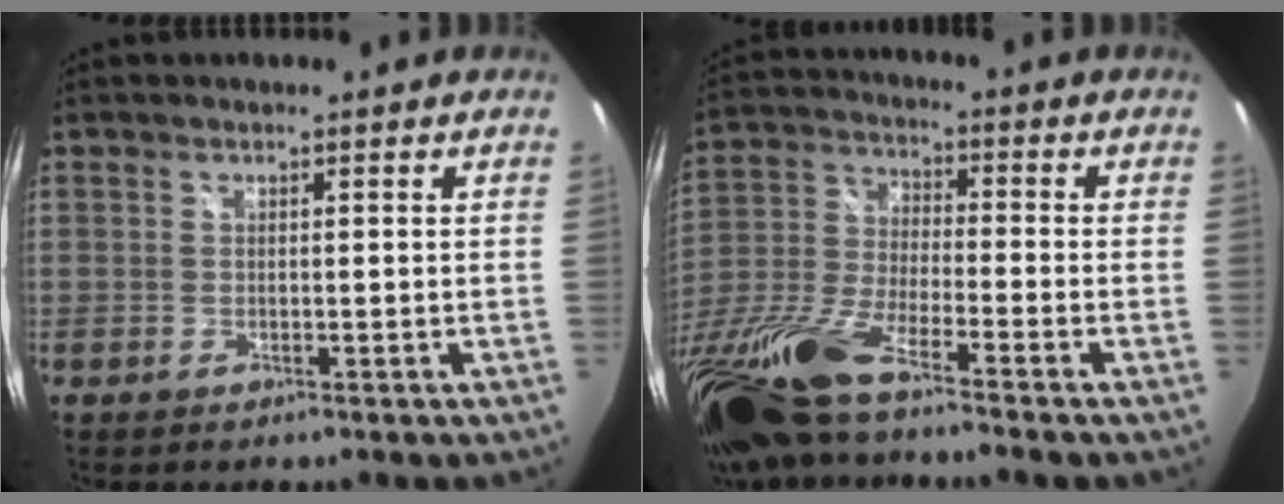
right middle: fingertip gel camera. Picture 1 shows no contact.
{"total": 17.0, "force": [-12.3, 2.1, 11.5], "torque": [-0.250, -0.042, -0.246]}